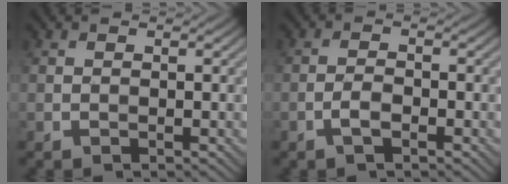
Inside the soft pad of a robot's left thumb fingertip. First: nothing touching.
{"total": 2.2, "force": [-1.2, 0.7, 1.6], "torque": [-0.034, 0.003, -0.027]}